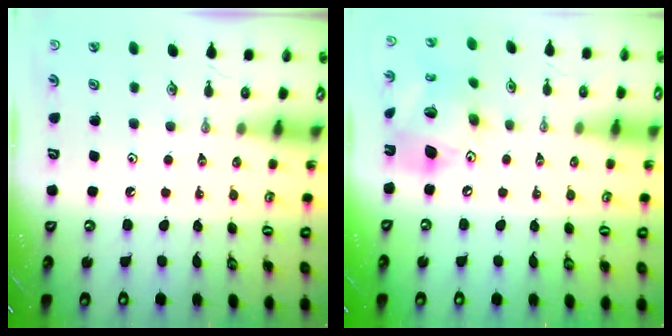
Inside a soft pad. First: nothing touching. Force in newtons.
{"total": 15.3, "press": 15.3, "slide": 1.5}